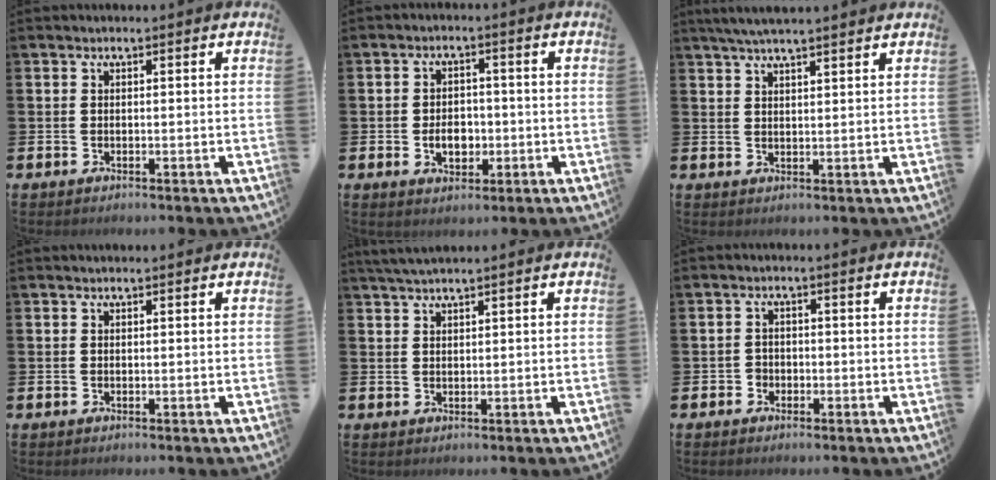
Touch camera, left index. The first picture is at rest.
{"total": 3.9, "force": [-0.7, 2.8, 2.6], "torque": [-0.029, -0.003, -0.021]}
{"total": 4.1, "force": [3.7, 0.1, 1.7], "torque": [-0.040, -0.004, 0.068]}
{"total": 0.0}
{"total": 2.3, "force": [2.1, -0.1, 0.9], "torque": [-0.027, 0.001, 0.040]}
{"total": 1.6, "force": [-0.8, 1.4, 0.1], "torque": [0.002, 0.001, -0.021]}